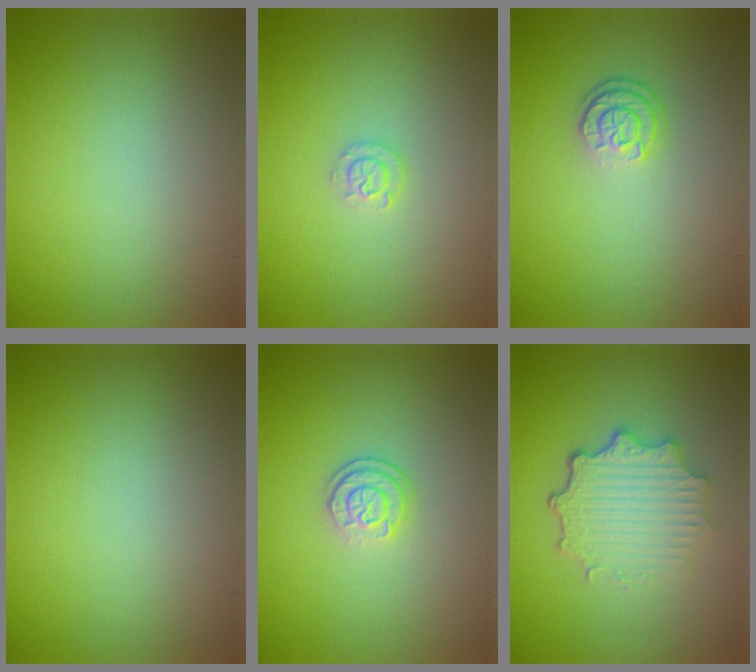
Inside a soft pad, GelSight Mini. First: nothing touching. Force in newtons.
{"total": 1.3, "press": 1.3, "slide": 0.2}
{"total": 2.4, "press": 1.9, "slide": 1.5}
{"total": 0.0}
{"total": 2.3, "press": 1.9, "slide": 1.2}
{"total": 5.0, "press": 3.8, "slide": 3.2}